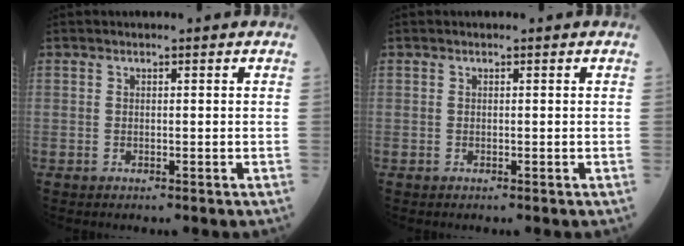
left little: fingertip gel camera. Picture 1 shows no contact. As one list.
[{"total": 0.0}]